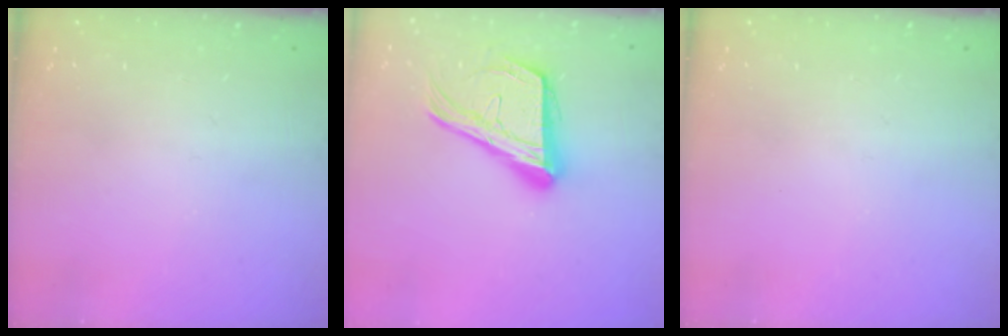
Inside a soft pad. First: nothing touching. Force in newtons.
{"total": 19.8, "press": 19.7, "slide": 2.6}
{"total": 0.0}